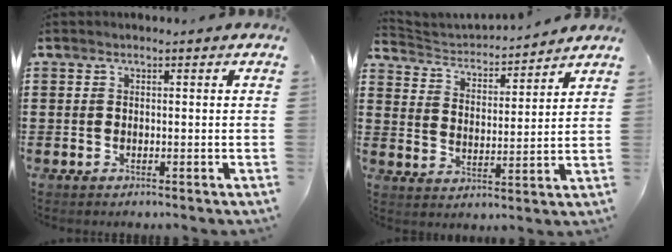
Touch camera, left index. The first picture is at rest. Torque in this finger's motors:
{"motor_torque": [-0.06, -0.05, 0.12, 0.04]}